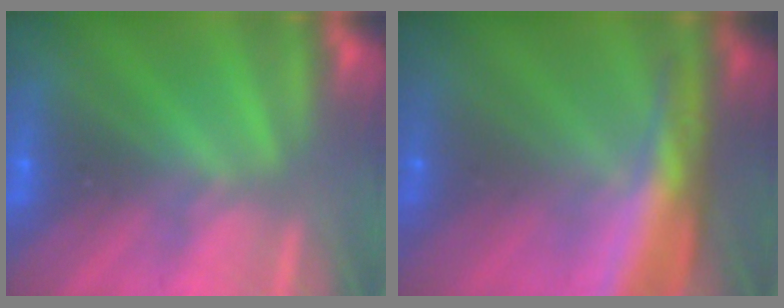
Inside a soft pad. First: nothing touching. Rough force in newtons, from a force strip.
{"total": 5.6}